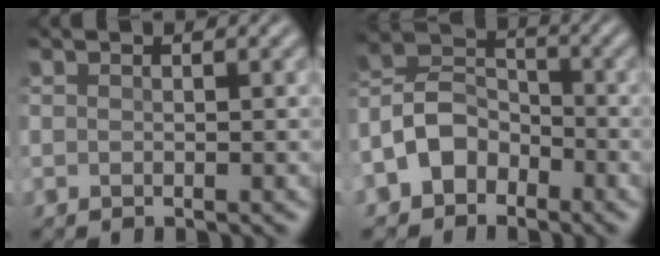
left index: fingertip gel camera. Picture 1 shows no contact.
{"total": 5.1, "force": [-2.8, 3.5, 2.3], "torque": [-0.046, 0.016, -0.067]}